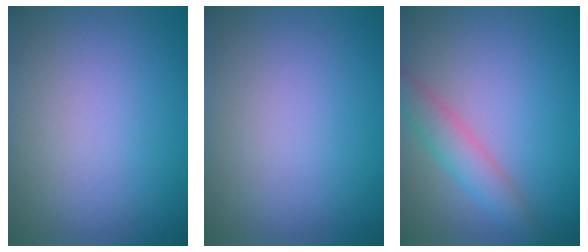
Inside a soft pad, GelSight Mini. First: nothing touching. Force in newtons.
{"total": 0.0}
{"total": 2.9, "press": 2.9, "slide": 0.1}